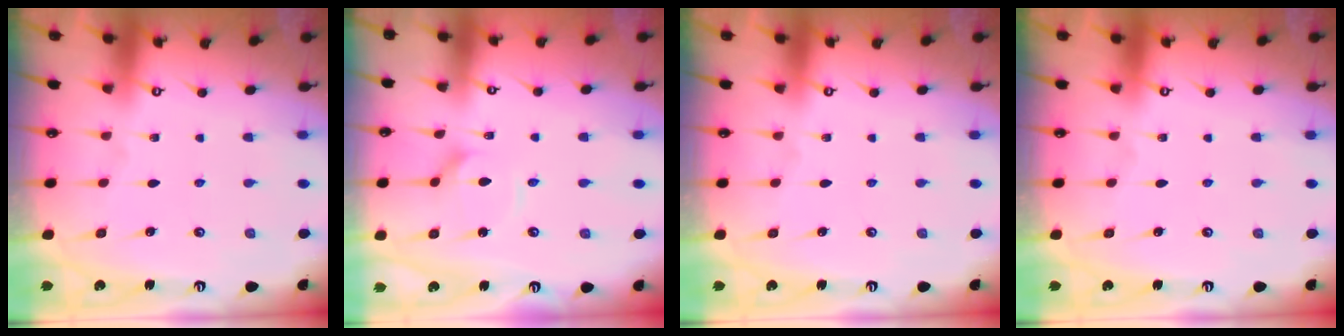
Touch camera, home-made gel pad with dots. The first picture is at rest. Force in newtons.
{"total": 2.7, "press": 2.7, "slide": 0.3}
{"total": 0.0}
{"total": 0.0}